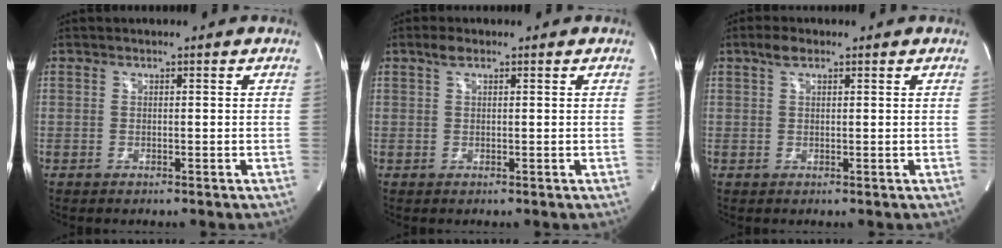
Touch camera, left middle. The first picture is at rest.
{"total": 1.6, "force": [1.0, 0.5, 1.1], "torque": [-0.027, 0.012, 0.020]}
{"total": 2.2, "force": [1.4, 0.8, 1.5], "torque": [-0.035, 0.014, 0.028]}